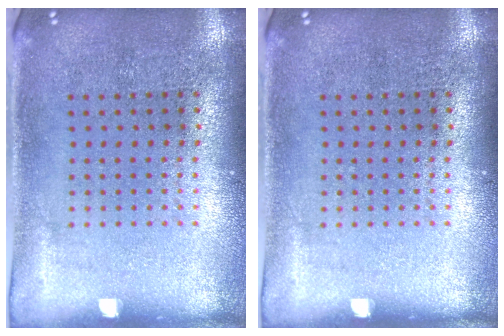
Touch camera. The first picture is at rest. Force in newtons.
{"total": 0.0}